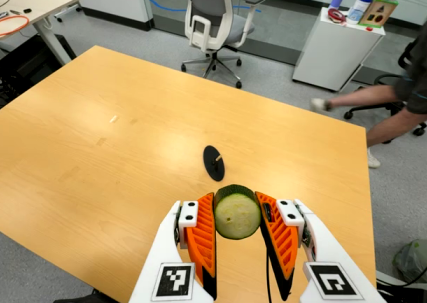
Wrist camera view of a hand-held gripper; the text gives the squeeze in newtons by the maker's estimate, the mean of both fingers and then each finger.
{"total": 11.5, "left": 11.2, "right": 11.8}